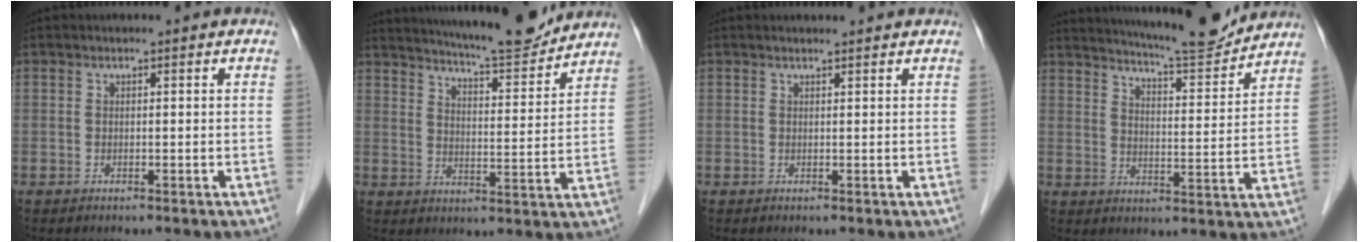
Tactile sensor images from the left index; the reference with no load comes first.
{"total": 13.2, "force": [12.3, 0.7, 4.6], "torque": [-0.076, -0.012, 0.173]}
{"total": 2.4, "force": [2.3, 0.2, 0.5], "torque": [-0.010, 0.009, 0.022]}
{"total": 13.0, "force": [12.3, 0.3, 4.2], "torque": [-0.071, -0.013, 0.172]}